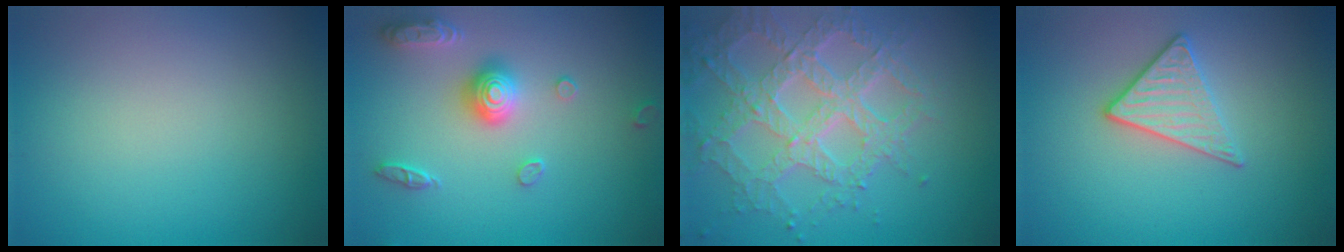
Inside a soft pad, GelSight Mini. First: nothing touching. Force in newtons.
{"total": 3.4, "press": 3.2, "slide": 1.0}
{"total": 7.0, "press": 5.2, "slide": 4.7}
{"total": 2.8, "press": 2.6, "slide": 1.1}